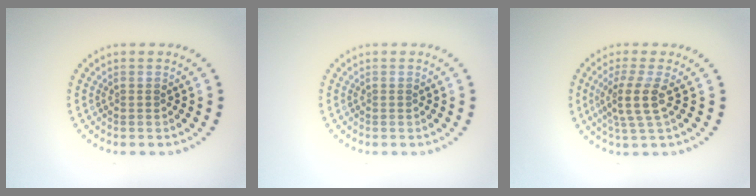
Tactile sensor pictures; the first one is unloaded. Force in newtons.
{"total": 0.0}
{"total": 3.3, "press": 2.6, "slide": 2.0}